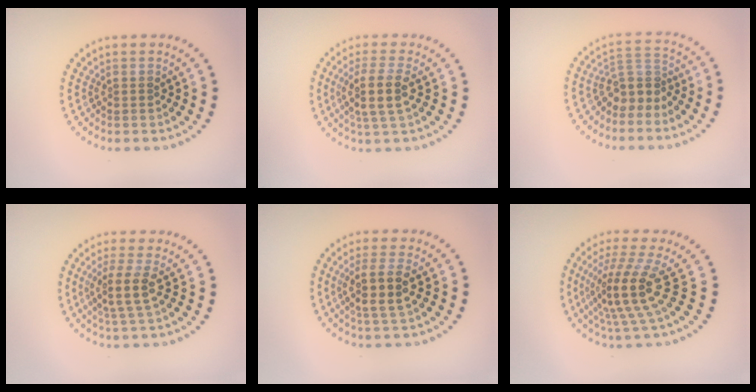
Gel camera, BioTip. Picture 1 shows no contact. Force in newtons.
{"total": 3.3, "press": 2.9, "slide": 1.7}
{"total": 3.1, "press": 2.5, "slide": 2.0}
{"total": 2.8, "press": 2.3, "slide": 1.6}
{"total": 3.4, "press": 3.0, "slide": 1.6}
{"total": 5.1, "press": 3.7, "slide": 3.6}